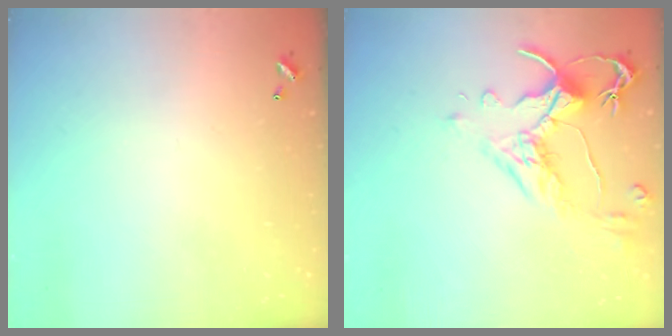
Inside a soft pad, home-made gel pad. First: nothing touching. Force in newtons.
{"total": 2.6, "press": 2.2, "slide": 1.3}